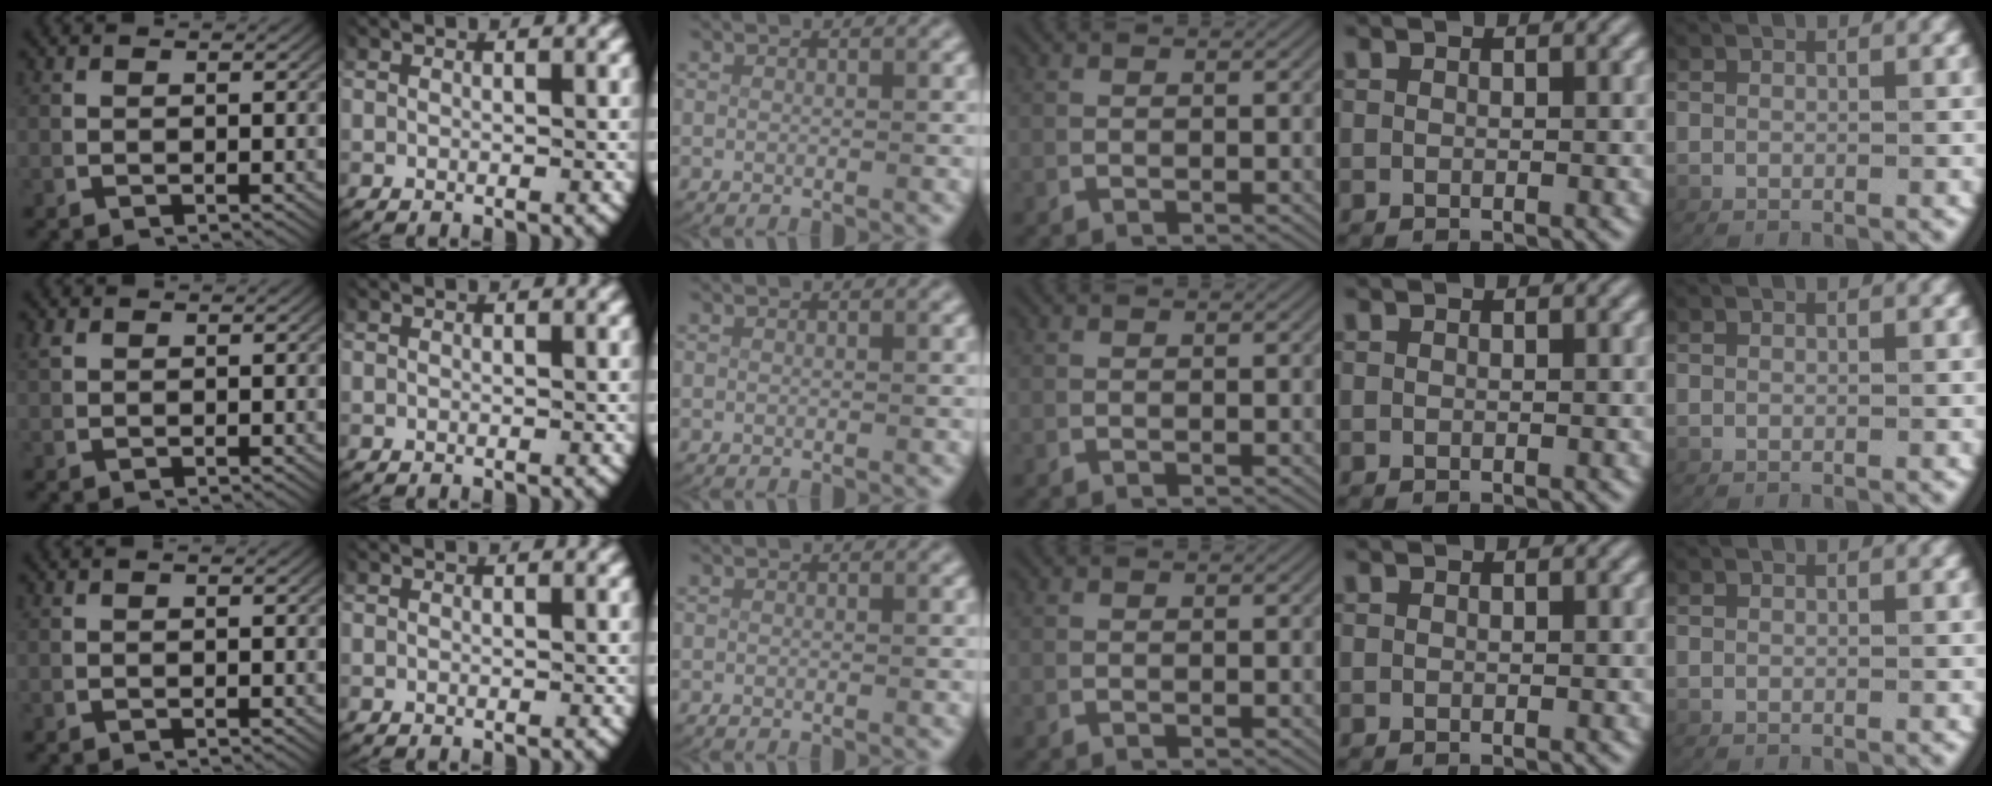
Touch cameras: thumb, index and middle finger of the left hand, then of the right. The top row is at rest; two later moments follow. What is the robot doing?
{"motion": "lift_and_place", "object": "paper"}